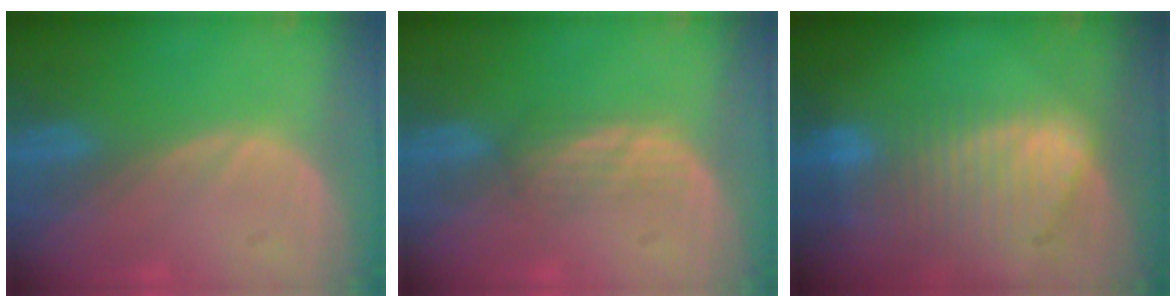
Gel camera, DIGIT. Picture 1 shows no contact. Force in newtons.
{"total": 2.4, "press": 2.4, "slide": 0.5}
{"total": 9.3, "press": 8.1, "slide": 4.6}